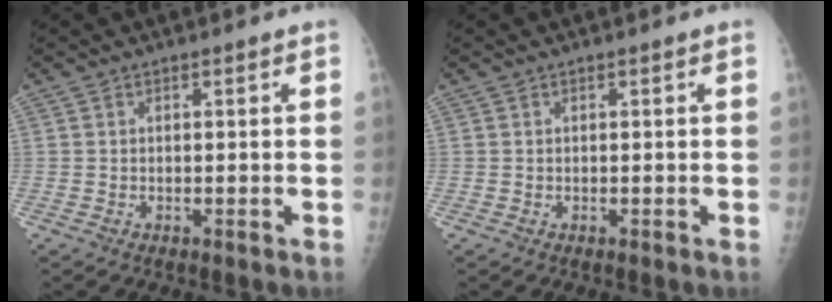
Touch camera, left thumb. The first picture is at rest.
{"total": 0.0}